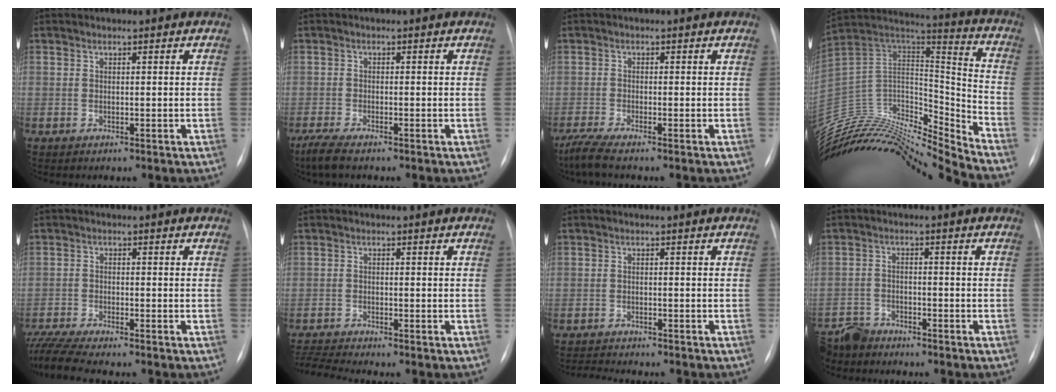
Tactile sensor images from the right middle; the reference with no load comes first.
{"total": 3.7, "force": [-2.9, 0.5, 2.3], "torque": [-0.053, -0.013, -0.050]}
{"total": 3.2, "force": [-2.6, -0.3, 1.9], "torque": [-0.048, -0.011, -0.057]}
{"total": 26.5, "force": [-25.2, 1.5, 7.9], "torque": [-0.161, 0.022, -0.425]}
{"total": 8.3, "force": [-7.5, -0.2, 3.6], "torque": [-0.067, -0.016, -0.128]}
{"total": 4.4, "force": [-4.2, -1.2, 1.0], "torque": [-0.024, -0.015, -0.073]}
{"total": 6.4, "force": [-6.0, 0.8, 2.2], "torque": [-0.030, -0.010, -0.088]}
{"total": 5.7, "force": [-5.2, 2.1, 0.3], "torque": [-0.007, -0.013, -0.100]}